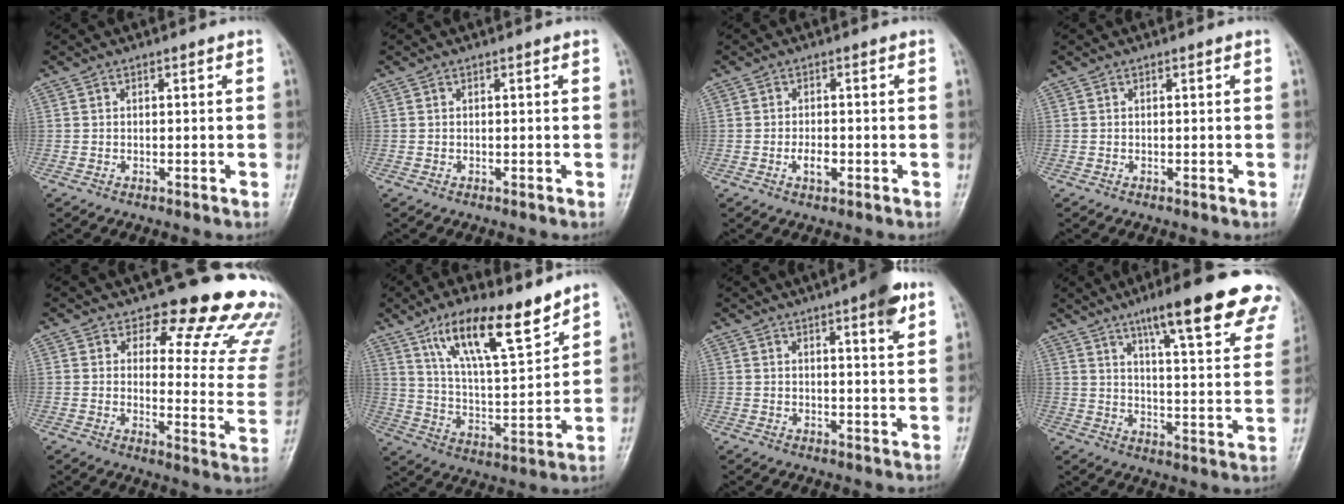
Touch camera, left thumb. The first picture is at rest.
{"total": 0.0}
{"total": 2.7, "force": [-0.9, 1.4, 2.1], "torque": [-0.034, 0.002, -0.015]}
{"total": 0.0}
{"total": 18.8, "force": [14.8, 7.3, 9.0], "torque": [-0.048, -0.109, 0.158]}
{"total": 16.4, "force": [10.9, 4.6, 11.3], "torque": [-0.169, -0.059, 0.201]}
{"total": 7.0, "force": [3.9, 1.3, 5.6], "torque": [-0.070, -0.016, 0.049]}
{"total": 22.4, "force": [15.5, 4.4, 15.5], "torque": [-0.181, -0.049, 0.205]}